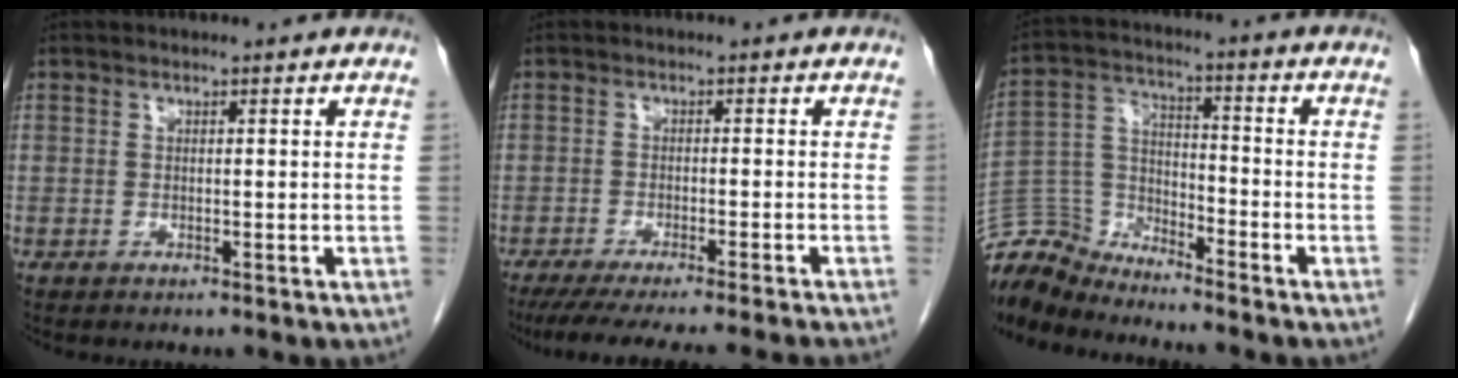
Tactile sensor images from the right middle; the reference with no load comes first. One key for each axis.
{"total": 14.6, "fx": -13.0, "fy": -1.1, "fz": 6.7, "tx": -0.085, "ty": -0.043, "tz": -0.183}
{"total": 9.2, "fx": -9.2, "fy": 0.8, "fz": -0.6, "tx": 0.000, "ty": 0.025, "tz": -0.185}